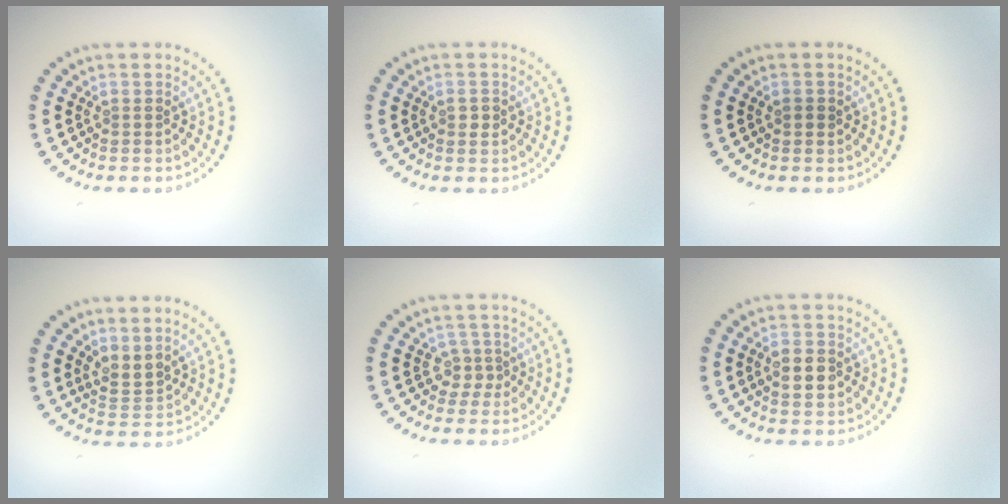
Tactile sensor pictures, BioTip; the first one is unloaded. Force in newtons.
{"total": 1.0, "press": 1.0, "slide": 0.1}
{"total": 0.8, "press": 0.8, "slide": 0.1}
{"total": 2.0, "press": 1.6, "slide": 1.2}
{"total": 1.7, "press": 1.1, "slide": 1.3}
{"total": 2.9, "press": 2.9, "slide": 0.1}